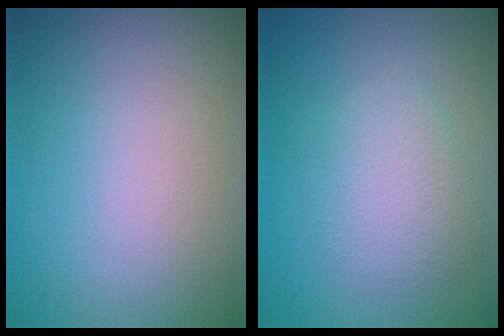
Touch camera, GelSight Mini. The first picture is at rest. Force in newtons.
{"total": 3.1, "press": 3.1, "slide": 0.0}